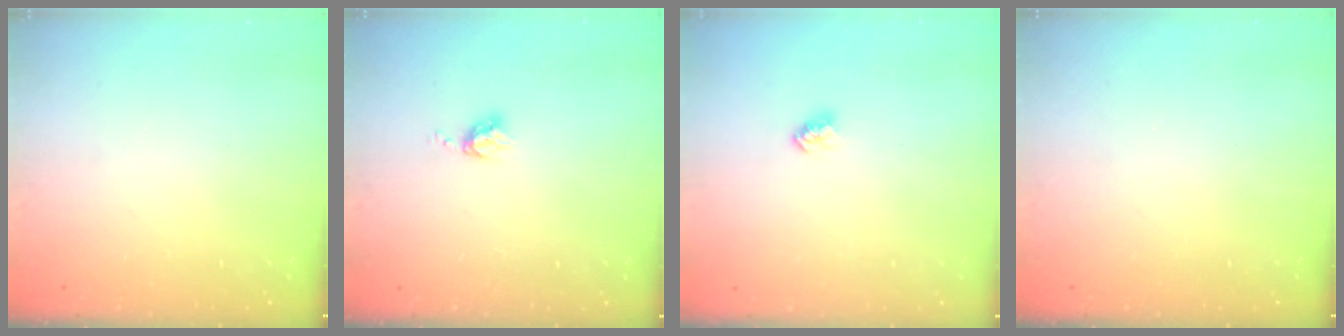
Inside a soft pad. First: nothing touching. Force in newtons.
{"total": 4.2, "press": 4.1, "slide": 0.4}
{"total": 2.3, "press": 2.3, "slide": 0.1}
{"total": 0.0}